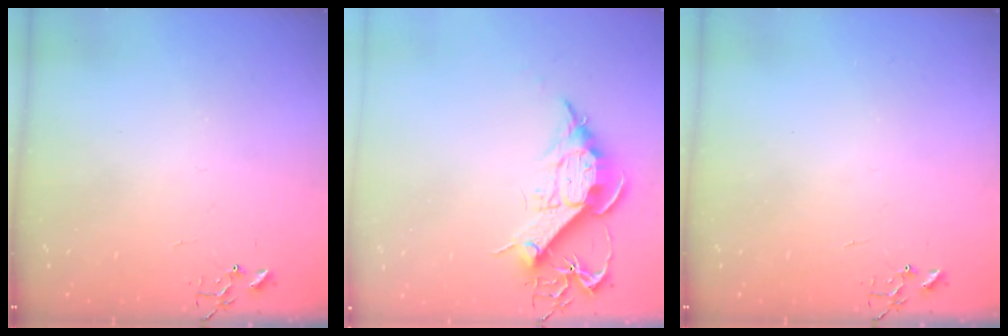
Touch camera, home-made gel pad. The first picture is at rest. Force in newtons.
{"total": 12.1, "press": 12.1, "slide": 1.1}
{"total": 0.0}